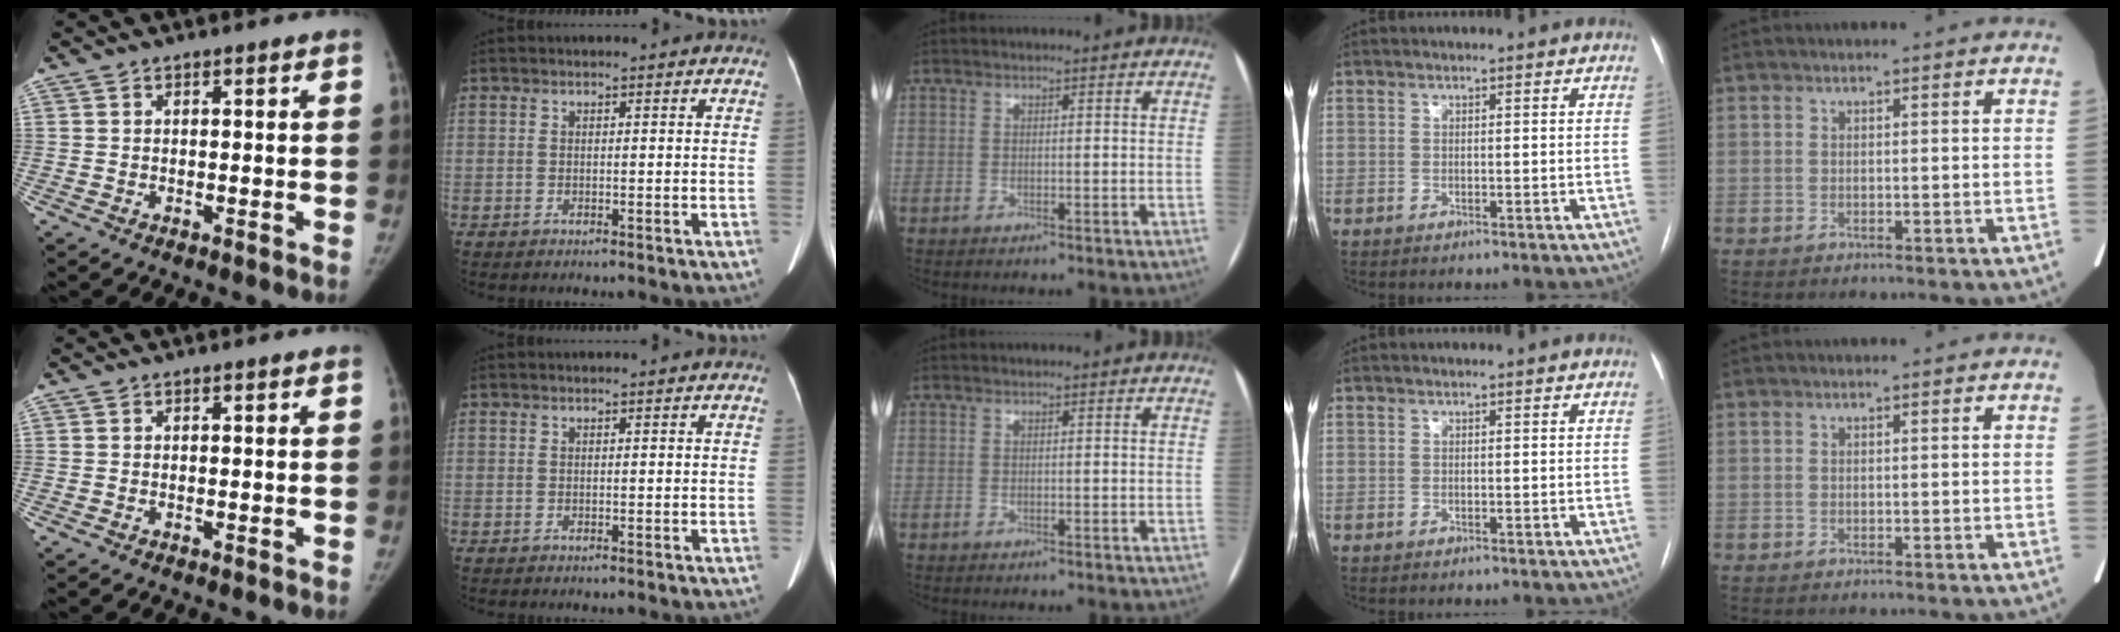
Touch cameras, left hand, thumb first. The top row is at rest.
{}